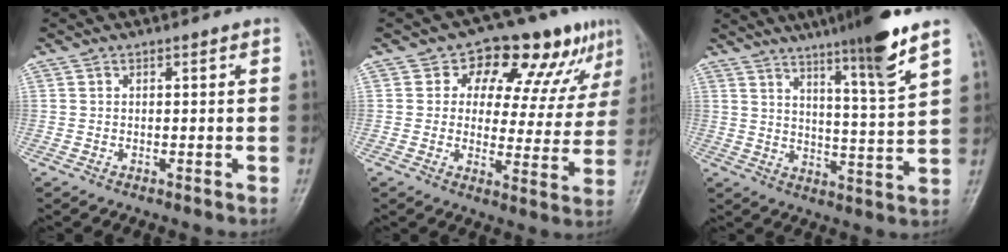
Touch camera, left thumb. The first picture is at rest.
{"total": 14.5, "force": [8.2, 8.0, 8.9], "torque": [-0.064, -0.017, 0.110]}
{"total": 12.8, "force": [8.6, 0.1, 9.5], "torque": [-0.147, -0.051, 0.137]}